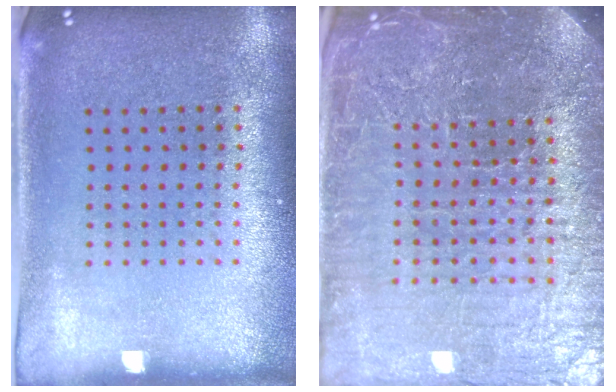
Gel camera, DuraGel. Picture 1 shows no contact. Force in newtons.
{"total": 6.2, "press": 5.5, "slide": 2.8}